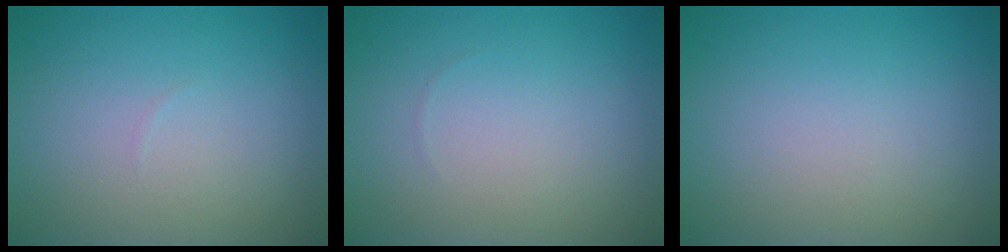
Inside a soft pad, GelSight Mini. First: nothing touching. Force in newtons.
{"total": 0.0}
{"total": 0.0}